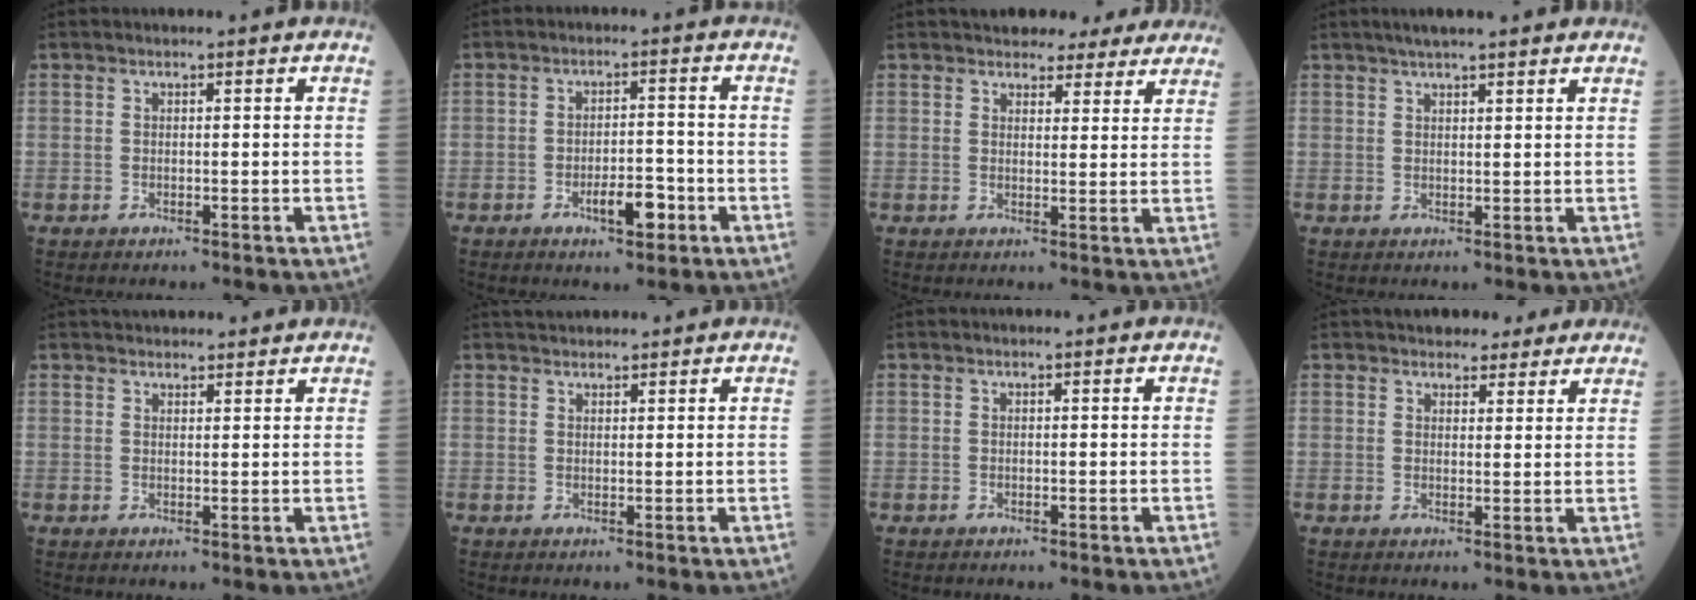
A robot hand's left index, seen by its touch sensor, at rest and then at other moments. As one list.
[{"total": 5.0, "force": [-2.4, 1.7, 4.1], "torque": [-0.067, 0.002, -0.036]}, {"total": 9.3, "force": [8.3, 3.5, 2.2], "torque": [-0.007, 0.013, 0.085]}, {"total": 6.9, "force": [5.6, 0.8, 4.0], "torque": [-0.054, 0.031, 0.078]}, {"total": 7.3, "force": [6.9, 1.6, 2.1], "torque": [-0.020, 0.032, 0.087]}, {"total": 3.4, "force": [3.2, 0.6, 0.8], "torque": [-0.013, 0.033, 0.055]}, {"total": 0.0}, {"total": 7.0, "force": [6.1, 2.8, 2.0], "torque": [-0.013, 0.015, 0.074]}]